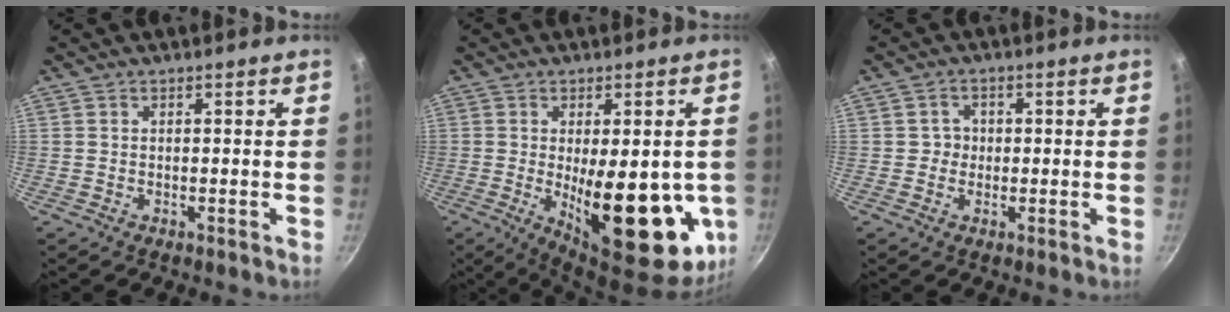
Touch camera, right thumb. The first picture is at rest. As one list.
[{"total": 21.3, "force": [-3.4, 8.6, 19.2], "torque": [-0.234, -0.025, -0.029]}, {"total": 2.7, "force": [-0.1, 2.6, 0.8], "torque": [0.008, 0.005, -0.007]}]